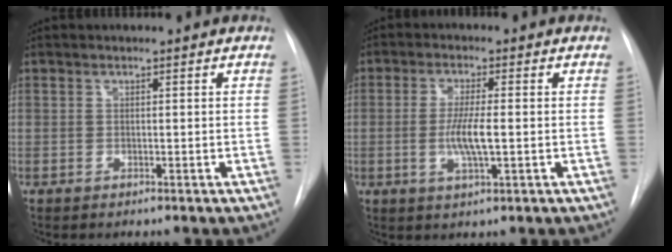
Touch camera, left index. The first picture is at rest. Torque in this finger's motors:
{"motor_torque": [0.72, 0.12, 0.23, 0.08]}